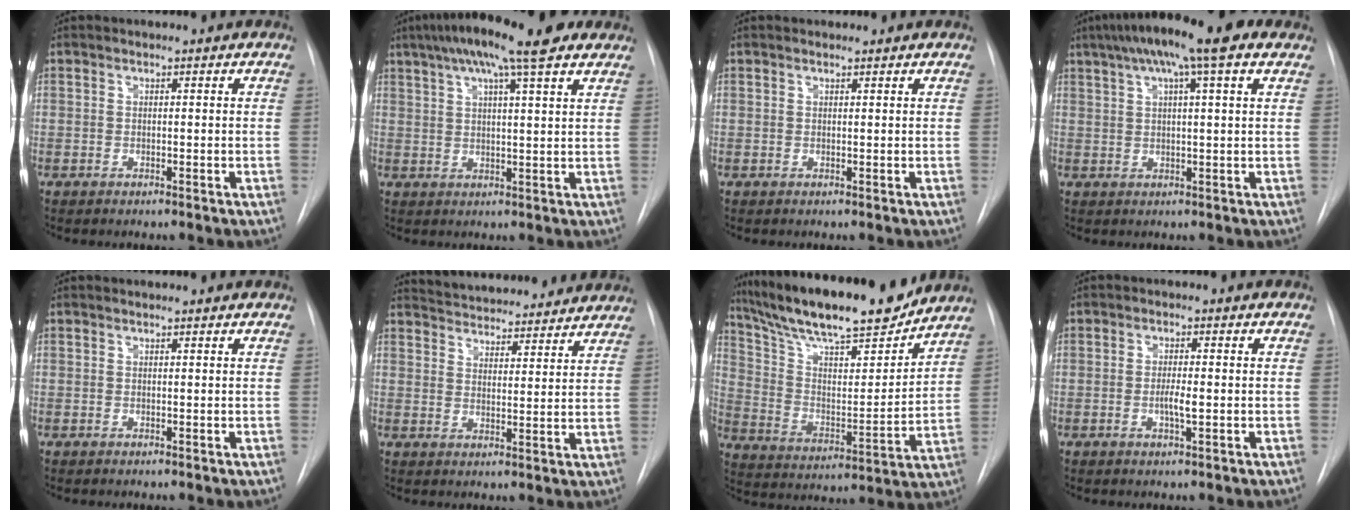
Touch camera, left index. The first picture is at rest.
{"total": 15.1, "force": [9.8, 1.9, 11.3], "torque": [-0.191, 0.038, 0.143]}
{"total": 0.0}
{"total": 13.0, "force": [7.5, 1.7, 10.5], "torque": [-0.177, 0.041, 0.112]}
{"total": 0.7, "force": [0.6, -0.1, 0.2], "torque": [-0.007, 0.007, 0.007]}
{"total": 19.4, "force": [18.1, 4.3, 5.6], "torque": [-0.089, 0.002, 0.237]}
{"total": 21.6, "force": [18.5, 2.9, 10.8], "torque": [-0.190, -0.009, 0.299]}
{"total": 2.8, "force": [-1.5, 0.1, 2.3], "torque": [-0.045, -0.009, -0.022]}